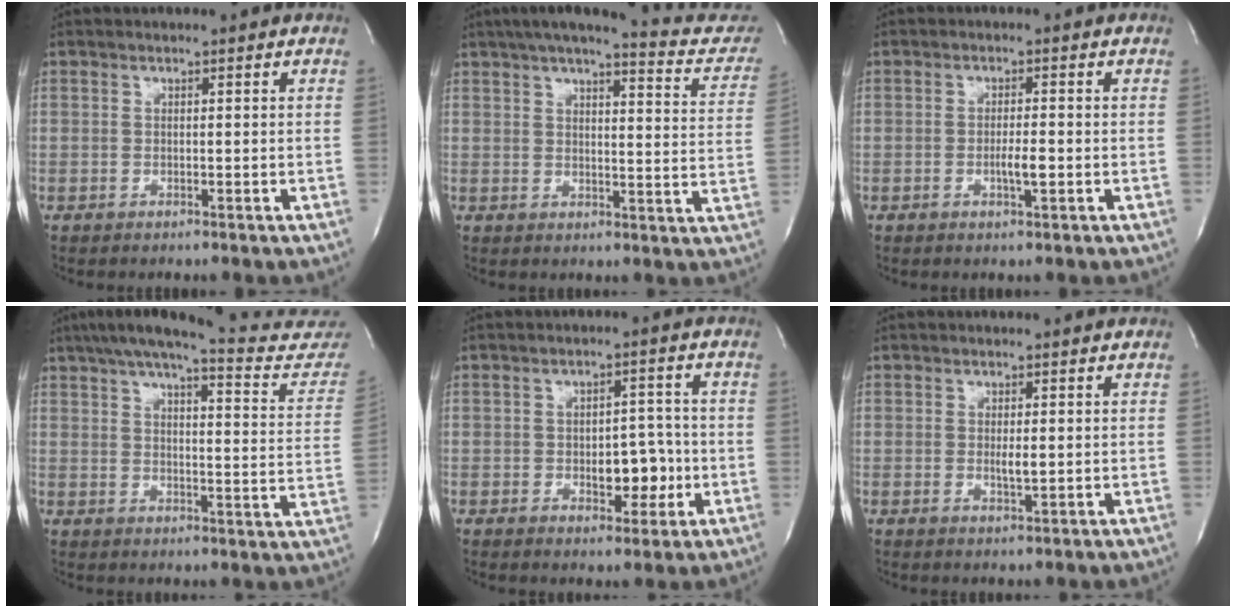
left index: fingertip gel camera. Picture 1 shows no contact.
{"total": 17.4, "force": [14.6, 2.7, 8.9], "torque": [-0.114, -0.008, 0.166]}
{"total": 2.9, "force": [-1.4, 0.3, 2.5], "torque": [-0.046, -0.007, -0.023]}
{"total": 24.2, "force": [21.6, 2.9, 10.4], "torque": [-0.144, -0.046, 0.256]}
{"total": 5.7, "force": [-1.9, 3.0, 4.4], "torque": [-0.051, 0.003, -0.023]}
{"total": 1.8, "force": [-0.5, 0.4, 1.7], "torque": [-0.031, -0.009, -0.007]}